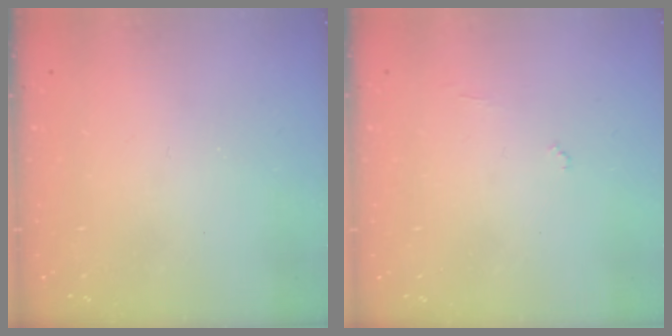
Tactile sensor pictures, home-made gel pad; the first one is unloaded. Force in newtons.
{"total": 3.9, "press": 3.9, "slide": 0.3}